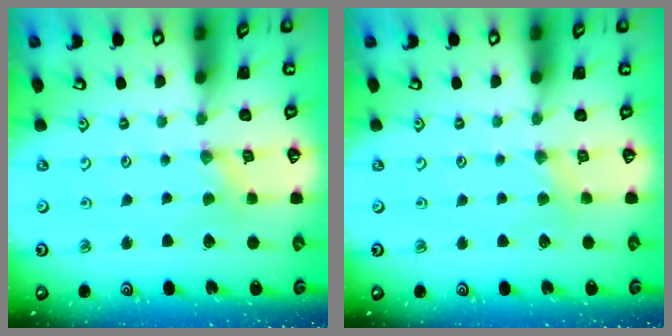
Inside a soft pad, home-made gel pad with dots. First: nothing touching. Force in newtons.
{"total": 2.8, "press": 2.7, "slide": 0.5}